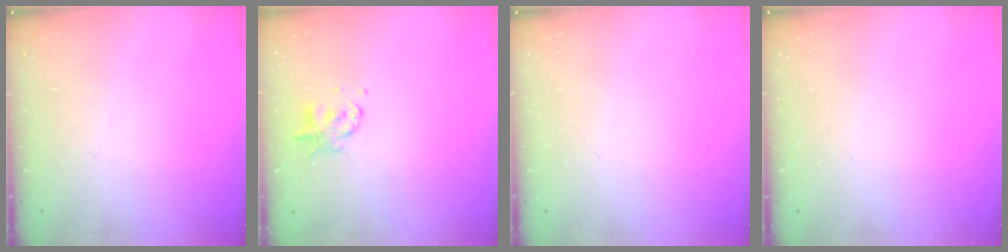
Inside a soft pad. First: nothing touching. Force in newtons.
{"total": 2.8, "press": 2.8, "slide": 0.2}
{"total": 0.0}
{"total": 0.0}